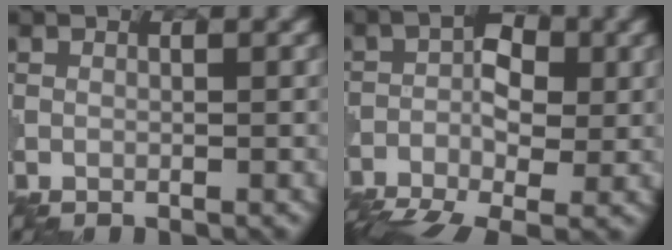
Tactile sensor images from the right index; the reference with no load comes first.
{"total": 8.1, "force": [-3.8, 4.2, 5.8], "torque": [-0.102, -0.009, -0.077]}